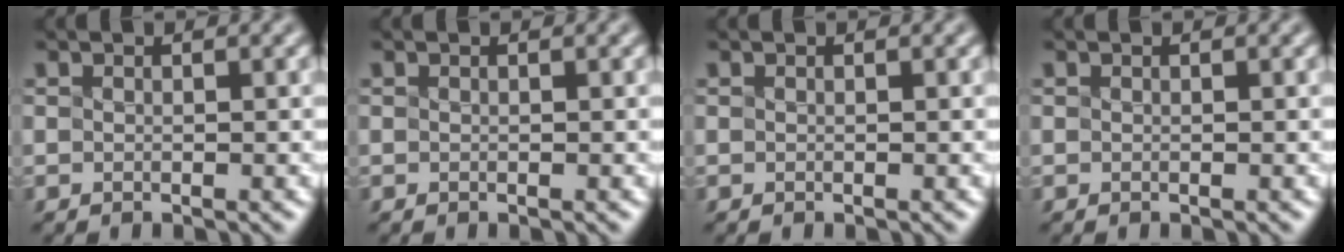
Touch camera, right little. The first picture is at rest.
{"total": 0.0}
{"total": 0.0}
{"total": 0.0}